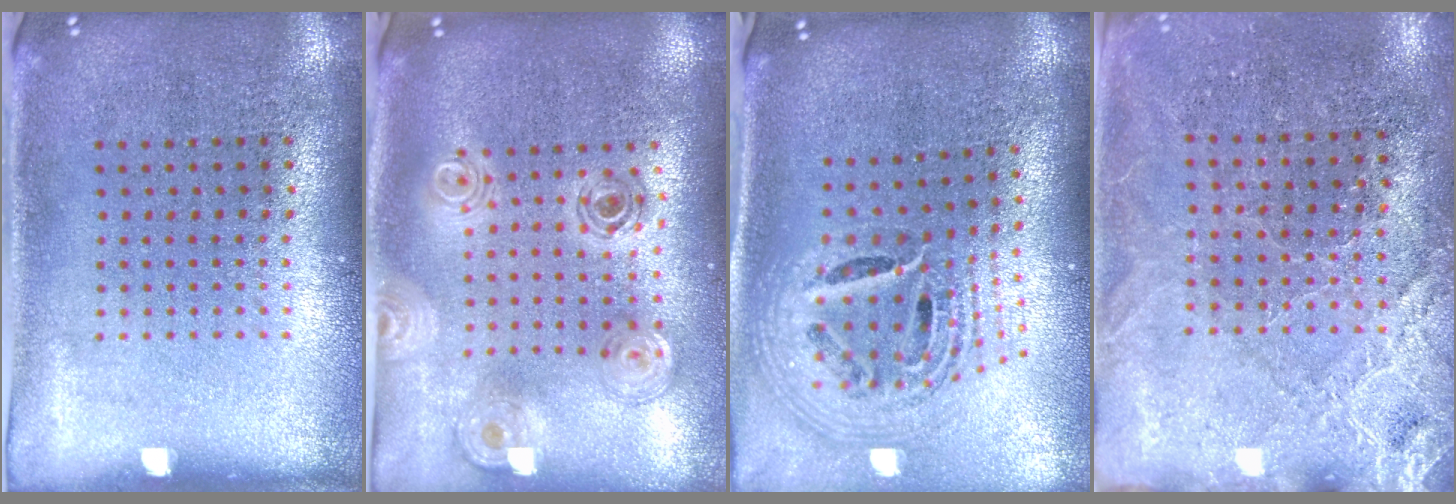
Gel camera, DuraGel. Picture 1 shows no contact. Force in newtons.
{"total": 1.3, "press": 1.2, "slide": 0.5}
{"total": 2.2, "press": 1.6, "slide": 1.5}
{"total": 2.8, "press": 2.8, "slide": 0.2}